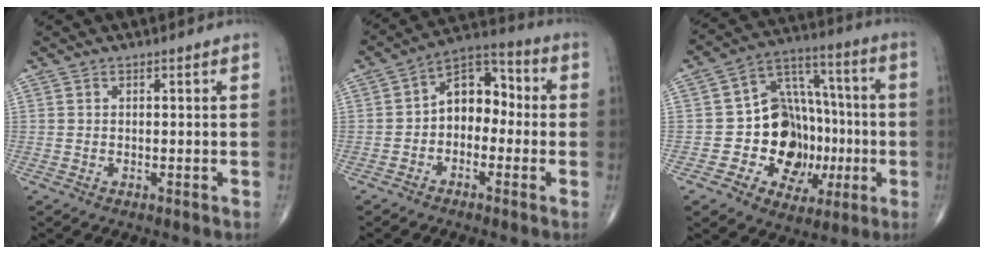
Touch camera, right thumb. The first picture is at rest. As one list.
[{"total": 9.5, "force": [-0.8, 6.6, 6.8], "torque": [-0.071, 0.042, -0.035]}, {"total": 17.9, "force": [-3.1, 13.7, 11.2], "torque": [-0.110, 0.040, -0.043]}]